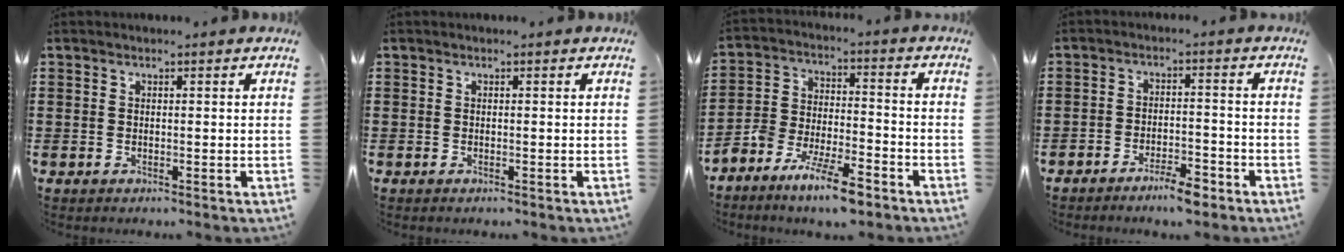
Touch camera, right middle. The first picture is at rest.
{"total": 0.0}
{"total": 8.2, "force": [-6.9, 1.6, 4.0], "torque": [-0.078, 0.010, -0.131]}
{"total": 4.0, "force": [-3.5, 0.8, 1.8], "torque": [-0.035, 0.007, -0.070]}